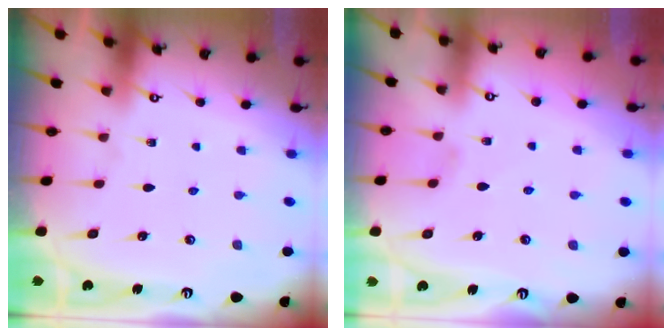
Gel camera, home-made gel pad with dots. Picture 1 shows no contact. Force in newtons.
{"total": 1.0, "press": 0.9, "slide": 0.4}